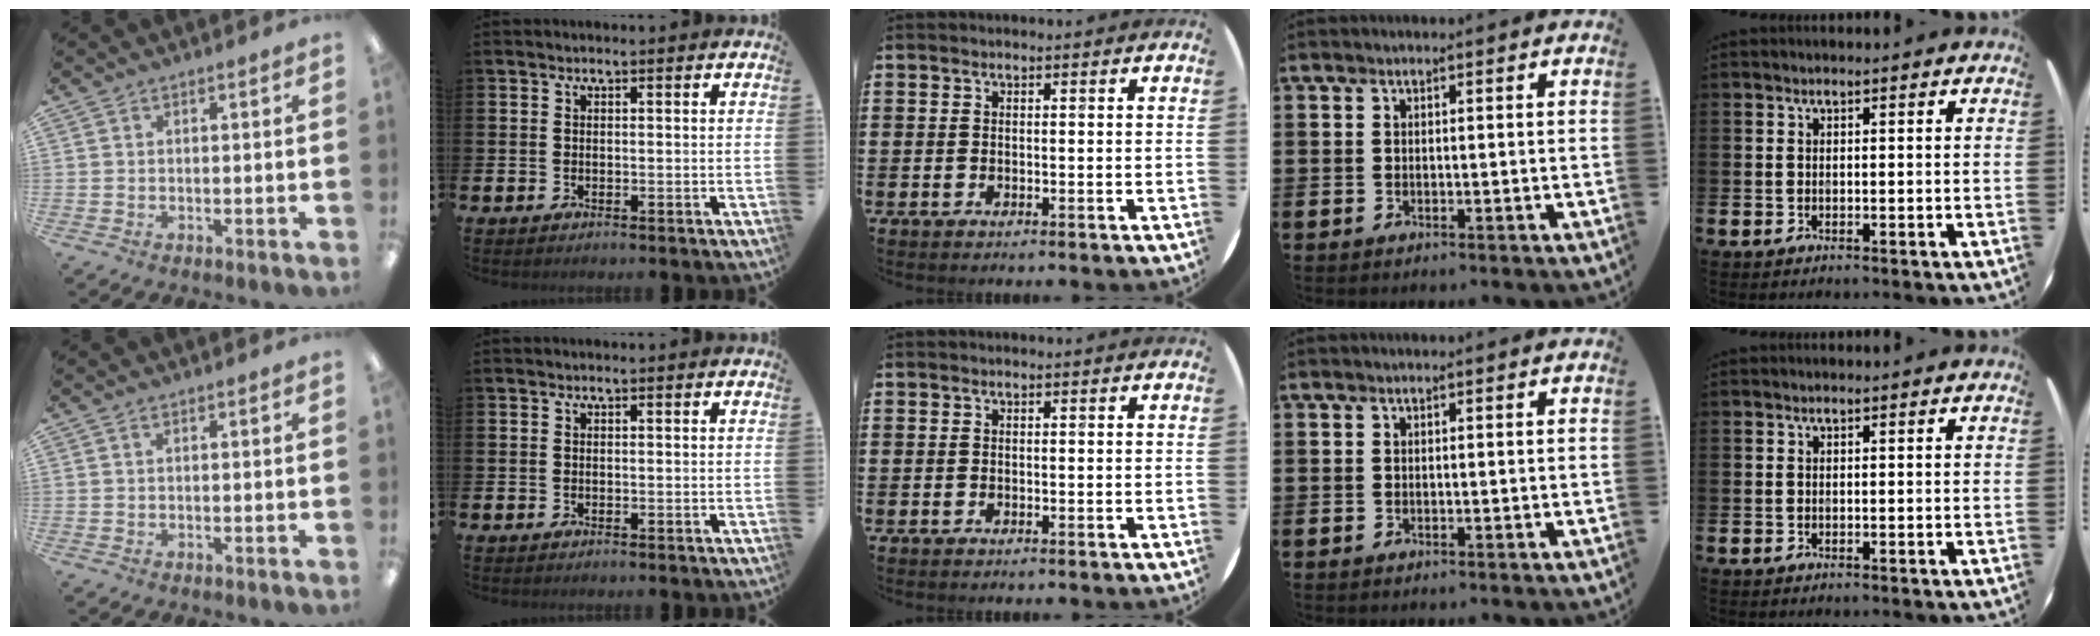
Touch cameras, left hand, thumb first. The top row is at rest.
{}